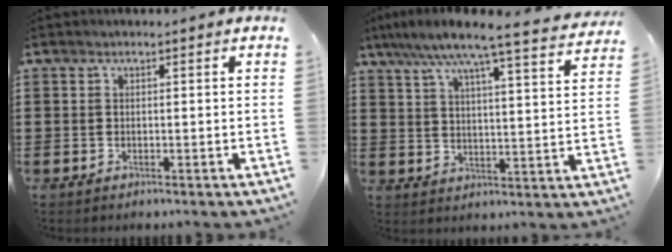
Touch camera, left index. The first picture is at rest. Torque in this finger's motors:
{"motor_torque": [2.14, 0.00, 0.18, -0.09]}